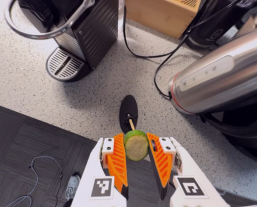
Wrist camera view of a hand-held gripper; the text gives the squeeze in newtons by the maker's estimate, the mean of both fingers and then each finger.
{"total": 9.1, "left": 8.6, "right": 9.5}